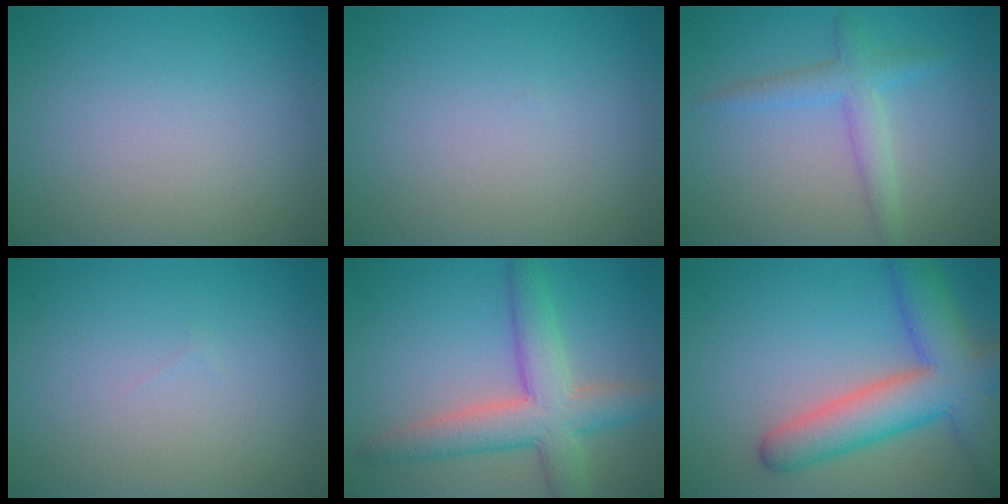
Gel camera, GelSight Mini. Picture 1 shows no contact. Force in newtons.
{"total": 0.0}
{"total": 2.7, "press": 2.7, "slide": 0.2}
{"total": 0.0}
{"total": 6.5, "press": 6.5, "slide": 0.3}
{"total": 8.3, "press": 8.3, "slide": 0.5}